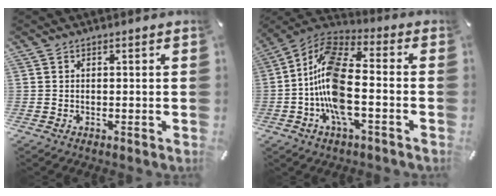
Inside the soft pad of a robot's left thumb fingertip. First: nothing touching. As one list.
[{"total": 14.5, "force": [-4.2, 6.3, 12.3], "torque": [-0.269, 0.002, -0.080]}]